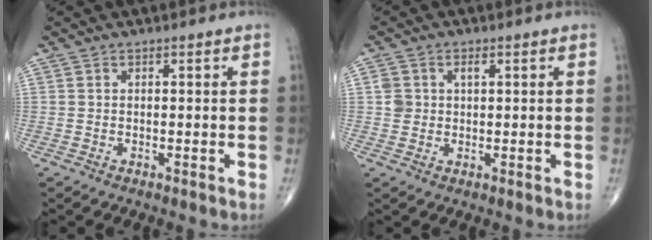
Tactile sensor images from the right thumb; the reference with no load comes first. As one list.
[{"total": 3.0, "force": [0.8, 2.3, 1.7], "torque": [-0.020, 0.000, 0.018]}]